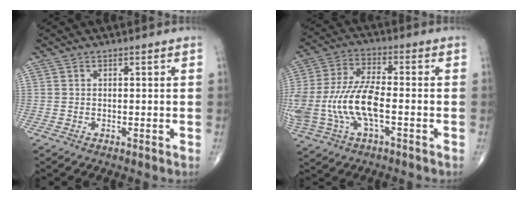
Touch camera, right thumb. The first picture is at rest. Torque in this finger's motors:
{"motor_torque": [0.64, -0.07, 1.53, -0.35, 0.57]}